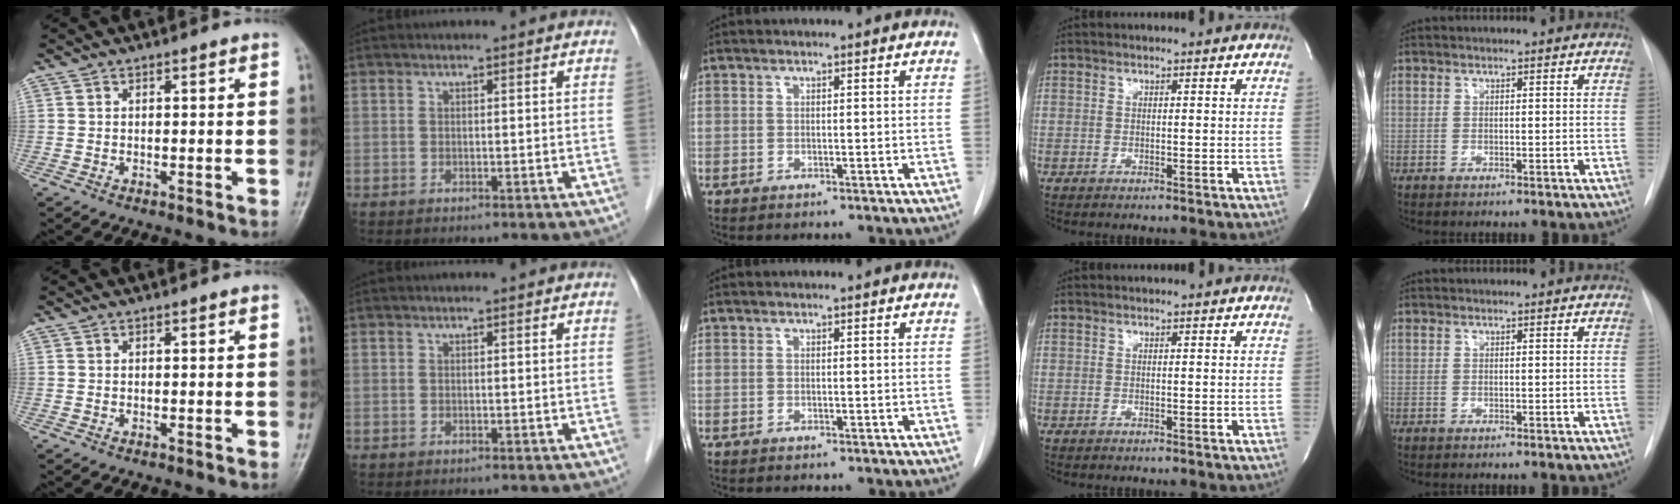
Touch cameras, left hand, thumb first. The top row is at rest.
{}